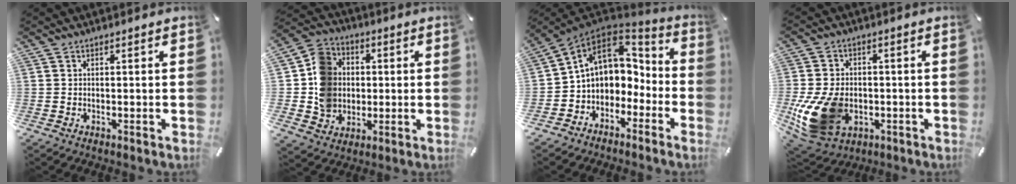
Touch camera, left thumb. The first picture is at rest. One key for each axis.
{"total": 12.4, "fx": -0.3, "fy": 11.3, "fz": 5.0, "tx": -0.090, "ty": 0.021, "tz": 0.001}
{"total": 9.3, "fx": 1.2, "fy": 8.4, "fz": 3.9, "tx": -0.069, "ty": -0.006, "tz": 0.030}
{"total": 15.7, "fx": -3.6, "fy": 11.4, "fz": 10.2, "tx": -0.221, "ty": 0.012, "tz": -0.059}